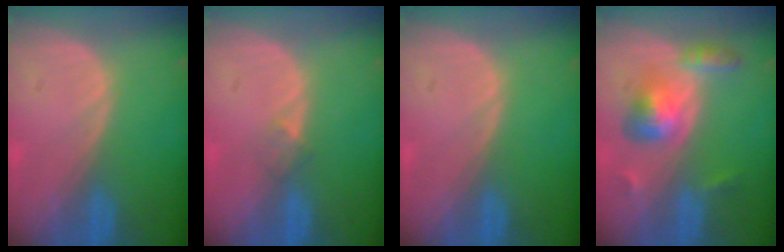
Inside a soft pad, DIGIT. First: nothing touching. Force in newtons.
{"total": 1.5, "press": 1.2, "slide": 1.0}
{"total": 0.0}
{"total": 6.2, "press": 5.6, "slide": 2.8}